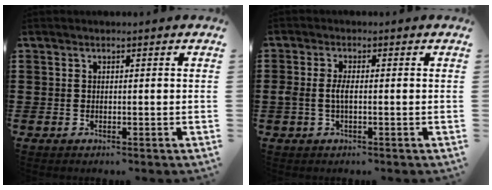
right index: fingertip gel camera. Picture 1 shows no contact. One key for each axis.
{"total": 2.6, "fx": -0.5, "fy": 0.8, "fz": 2.5, "tx": -0.061, "ty": -0.004, "tz": -0.014}